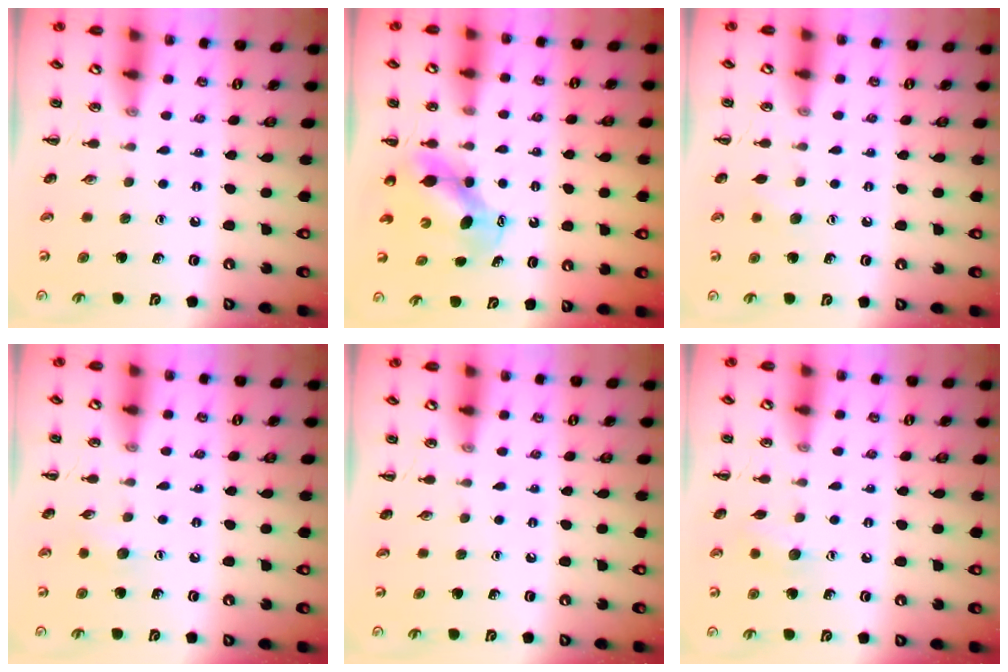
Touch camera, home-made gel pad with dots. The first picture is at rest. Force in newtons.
{"total": 7.0, "press": 6.9, "slide": 1.2}
{"total": 5.3, "press": 5.2, "slide": 1.1}
{"total": 5.1, "press": 4.9, "slide": 1.2}
{"total": 0.0}
{"total": 5.9, "press": 5.7, "slide": 1.3}